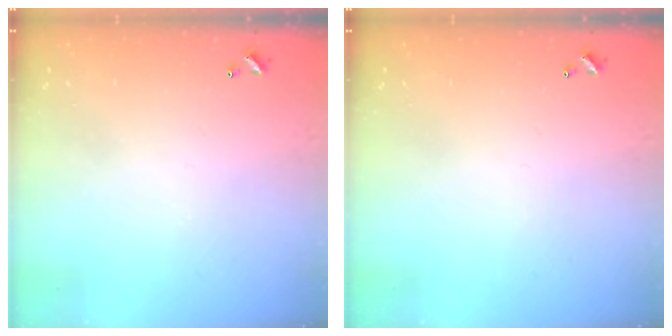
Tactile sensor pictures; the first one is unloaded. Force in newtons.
{"total": 0.0}